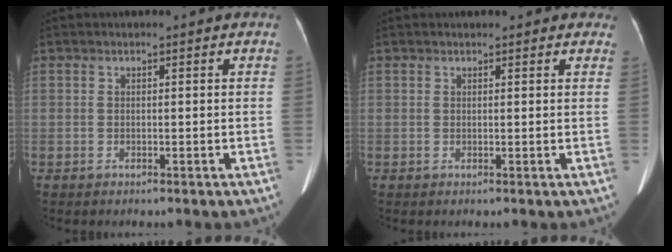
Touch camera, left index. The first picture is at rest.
{"total": 3.7, "force": [3.0, 1.4, 1.5], "torque": [-0.007, 0.017, 0.025]}